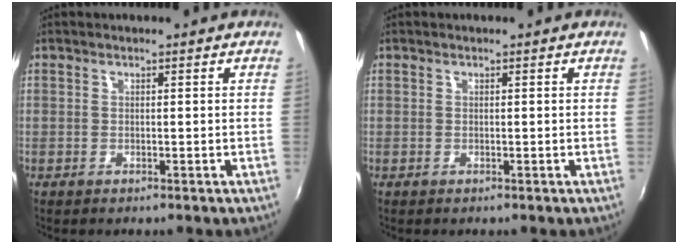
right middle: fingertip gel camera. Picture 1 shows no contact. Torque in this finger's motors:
{"motor_torque": [0.00, 0.00, 0.00, 0.00]}